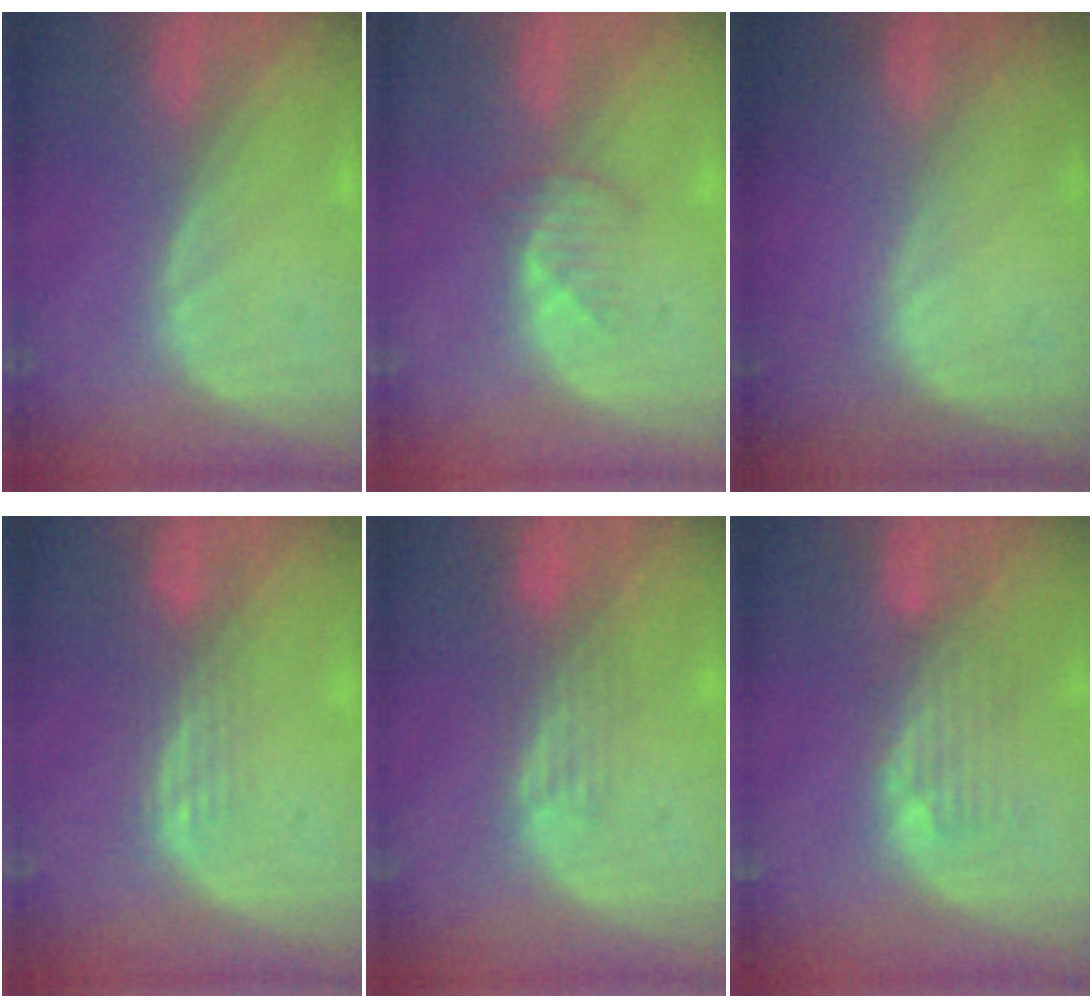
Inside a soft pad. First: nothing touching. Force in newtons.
{"total": 2.5, "press": 2.5, "slide": 0.3}
{"total": 0.0}
{"total": 3.0, "press": 2.5, "slide": 1.7}
{"total": 4.0, "press": 3.3, "slide": 2.3}
{"total": 4.5, "press": 3.8, "slide": 2.3}